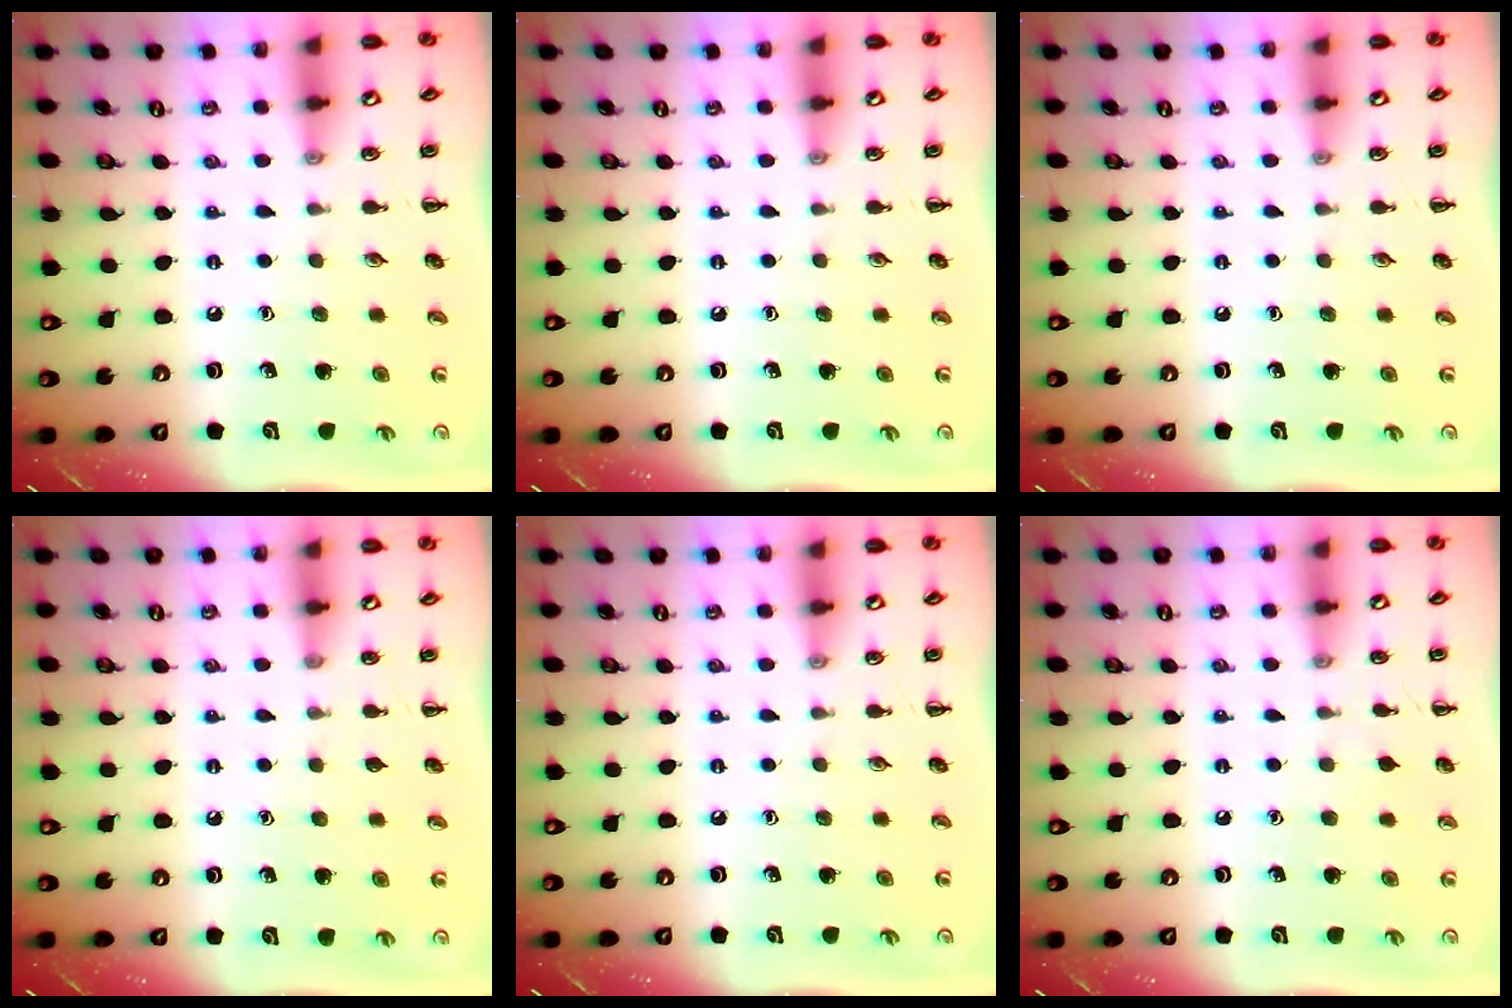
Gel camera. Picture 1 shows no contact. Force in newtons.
{"total": 0.0}
{"total": 0.0}
{"total": 0.0}
{"total": 0.0}
{"total": 3.4, "press": 3.2, "slide": 1.1}